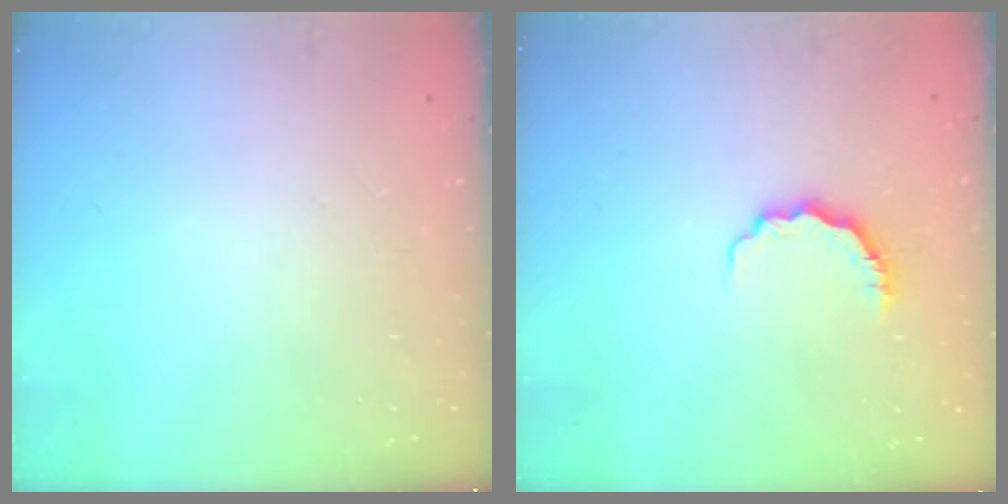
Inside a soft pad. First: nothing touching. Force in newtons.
{"total": 6.3, "press": 6.2, "slide": 1.0}